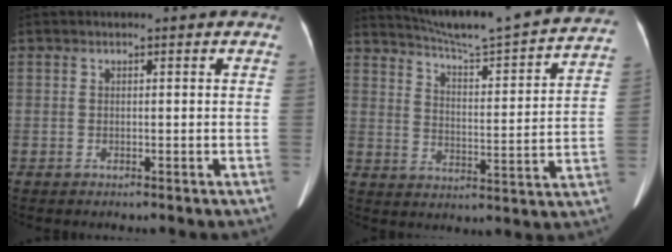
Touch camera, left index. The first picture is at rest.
{"total": 24.0, "force": [21.7, 0.6, 10.2], "torque": [-0.161, -0.048, 0.285]}